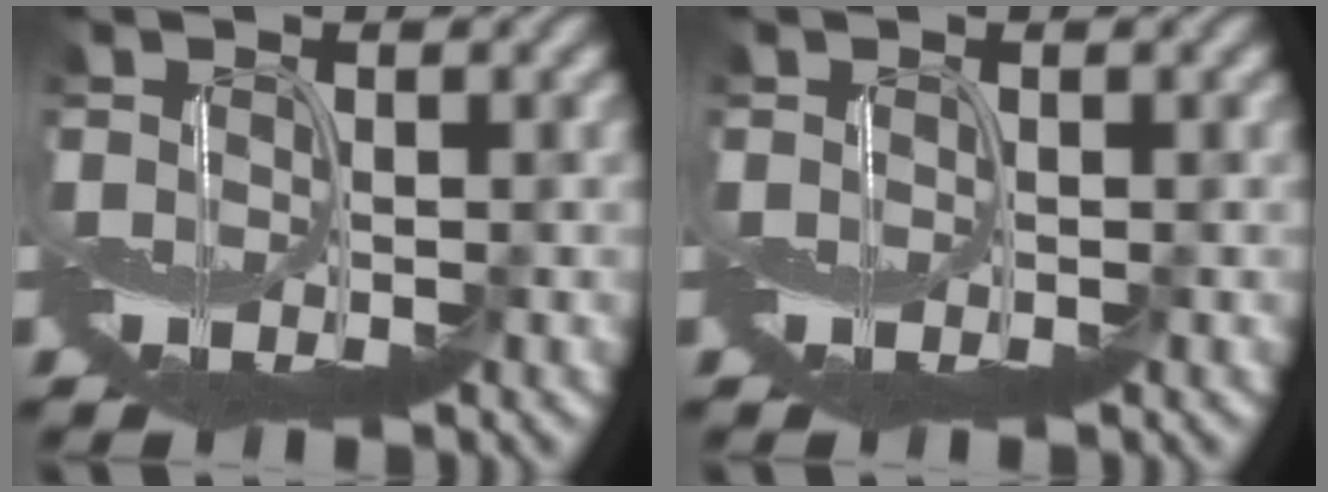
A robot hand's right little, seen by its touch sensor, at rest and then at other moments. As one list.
[{"total": 0.0}]